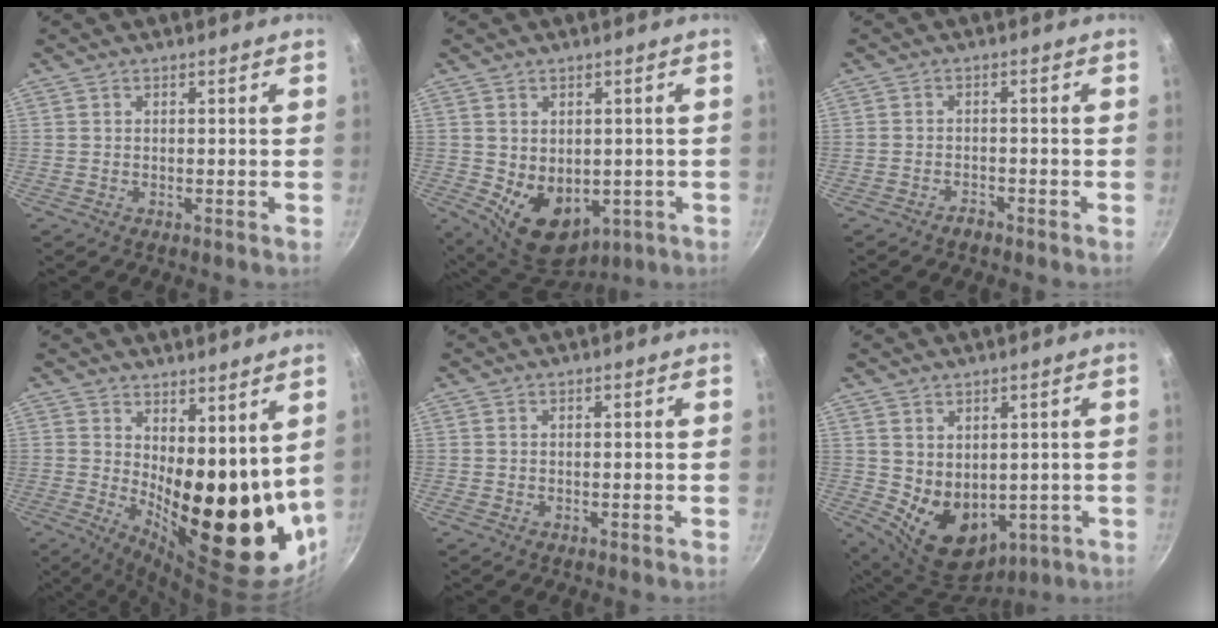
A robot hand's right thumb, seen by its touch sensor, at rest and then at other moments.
{"total": 11.2, "force": [-1.3, 8.1, 7.6], "torque": [-0.089, -0.017, 0.007]}
{"total": 1.8, "force": [-1.5, 0.7, 0.5], "torque": [-0.004, 0.021, -0.023]}
{"total": 19.2, "force": [4.1, 8.8, 16.5], "torque": [-0.195, -0.056, 0.084]}
{"total": 0.0}
{"total": 11.3, "force": [-0.8, 8.3, 7.6], "torque": [-0.094, -0.018, 0.017]}